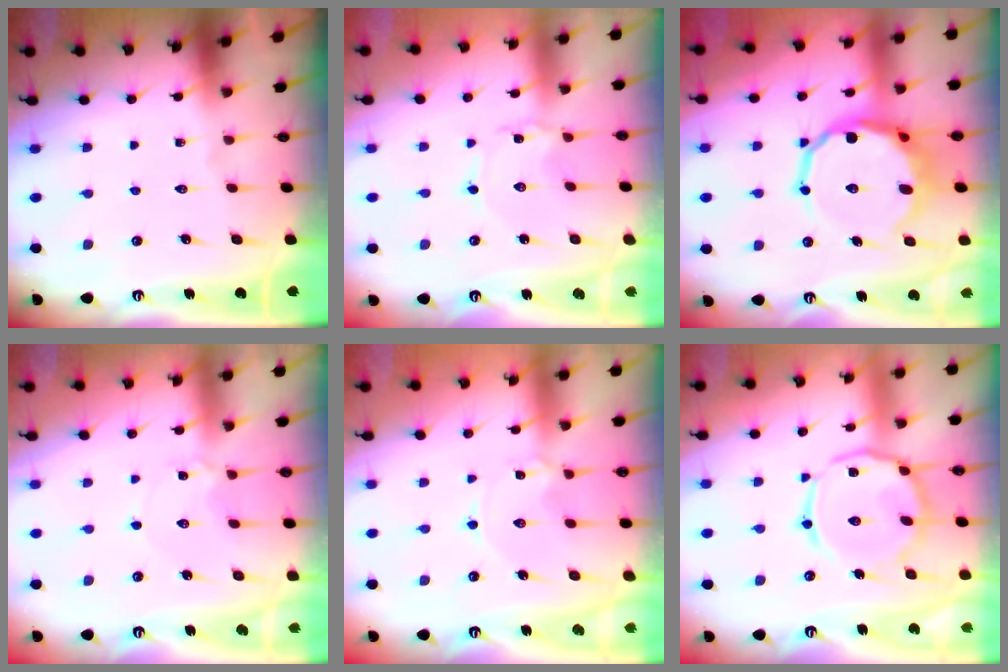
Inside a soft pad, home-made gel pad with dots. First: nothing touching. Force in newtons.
{"total": 1.2, "press": 1.2, "slide": 0.1}
{"total": 13.9, "press": 13.4, "slide": 3.9}
{"total": 3.1, "press": 3.0, "slide": 0.3}
{"total": 1.7, "press": 1.7, "slide": 0.2}
{"total": 14.1, "press": 14.1, "slide": 1.0}